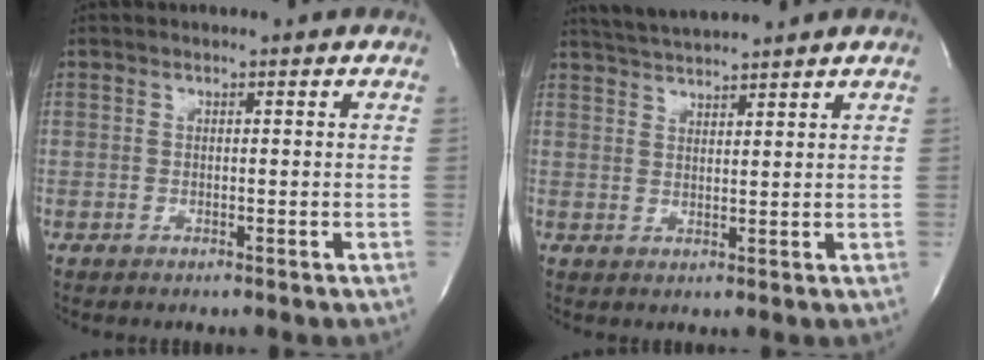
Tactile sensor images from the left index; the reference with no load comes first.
{"total": 5.6, "force": [5.3, -0.8, 1.6], "torque": [-0.034, 0.018, 0.097]}